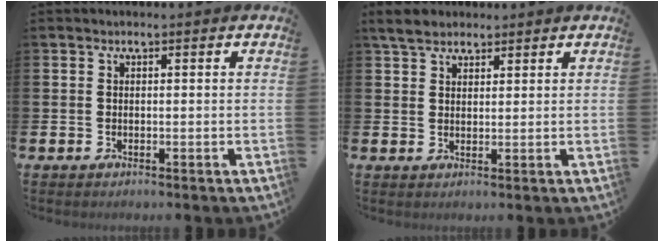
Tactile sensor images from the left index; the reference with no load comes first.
{"total": 4.1, "force": [3.5, 1.7, 1.3], "torque": [-0.026, -0.003, 0.063]}